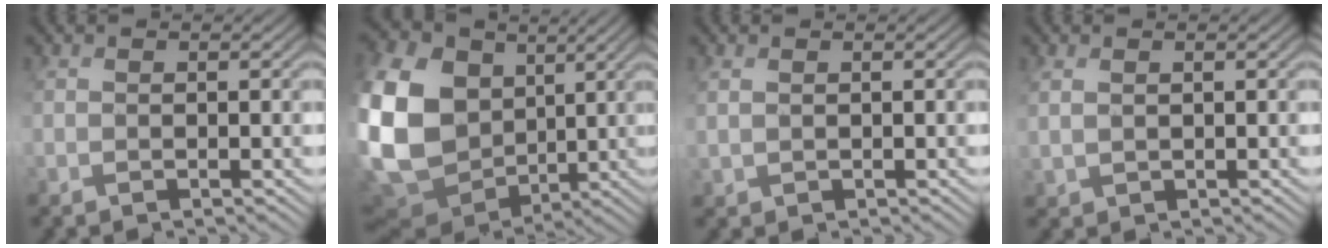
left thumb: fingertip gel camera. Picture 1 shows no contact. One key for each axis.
{"total": 17.7, "fx": 3.5, "fy": 14.3, "fz": 9.8, "tx": -0.294, "ty": 0.007, "tz": 0.084}
{"total": 1.3, "fx": 0.9, "fy": -0.1, "fz": -0.9, "tx": 0.022, "ty": 0.010, "tz": 0.020}
{"total": 1.3, "fx": 1.2, "fy": 0.2, "fz": -0.5, "tx": 0.009, "ty": 0.010, "tz": 0.029}